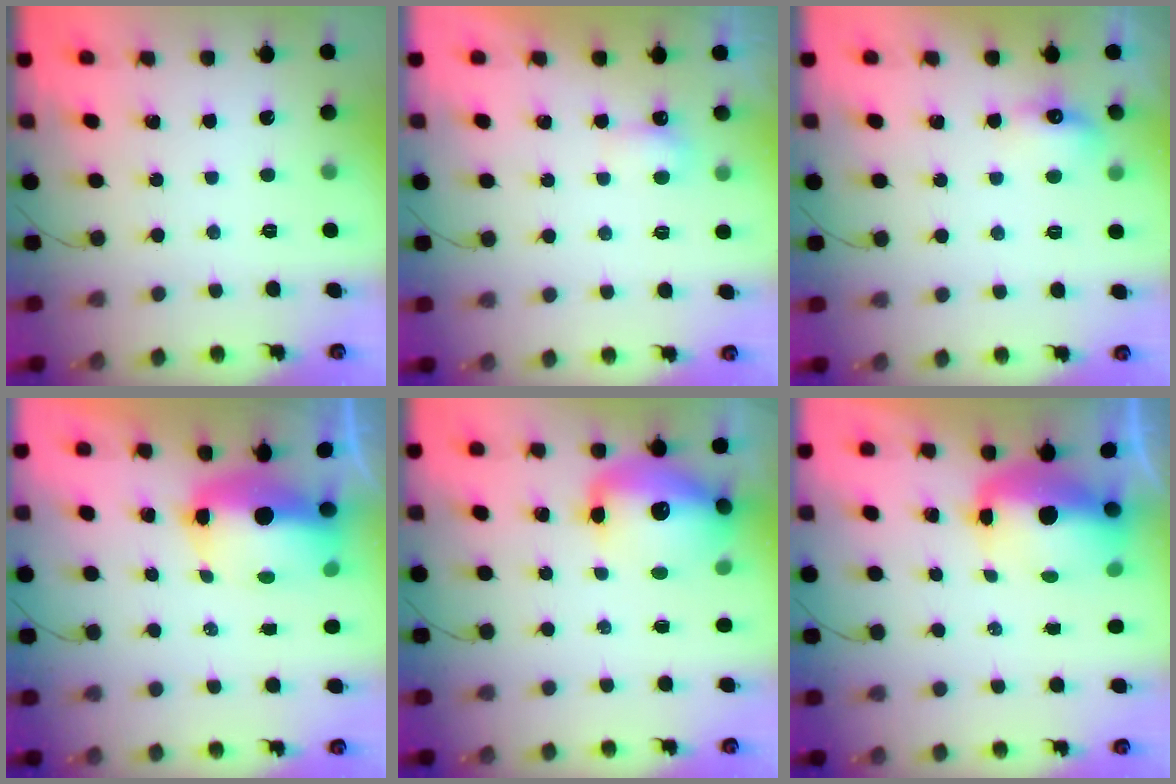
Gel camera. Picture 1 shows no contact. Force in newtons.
{"total": 3.6, "press": 3.5, "slide": 1.1}
{"total": 6.2, "press": 6.1, "slide": 1.1}
{"total": 9.9, "press": 9.7, "slide": 2.0}
{"total": 14.3, "press": 13.8, "slide": 3.8}
{"total": 9.7, "press": 9.6, "slide": 1.9}